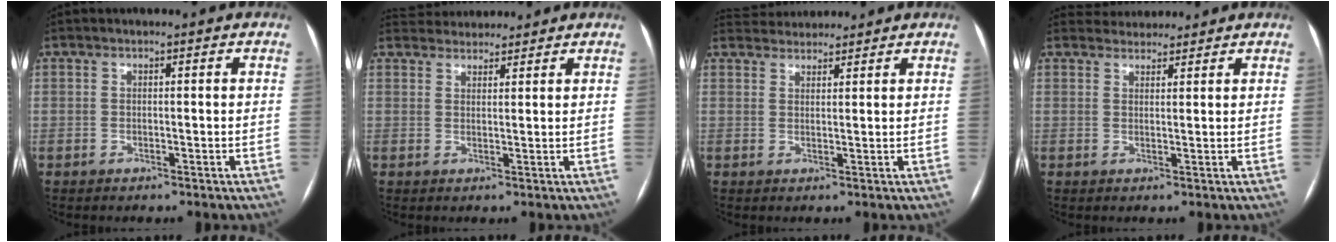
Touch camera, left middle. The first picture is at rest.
{"total": 5.5, "force": [5.3, 1.4, 0.5], "torque": [-0.007, 0.031, 0.081]}
{"total": 5.2, "force": [5.0, 1.0, 0.5], "torque": [-0.010, 0.032, 0.082]}
{"total": 4.2, "force": [4.0, 1.1, 0.0], "torque": [-0.001, 0.025, 0.062]}